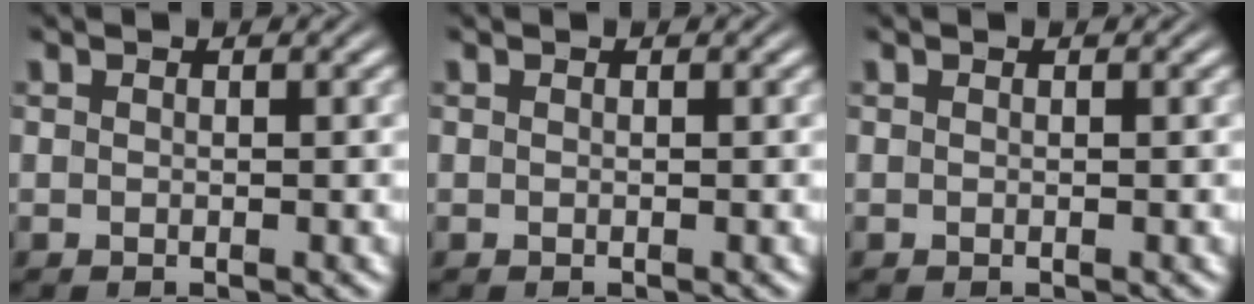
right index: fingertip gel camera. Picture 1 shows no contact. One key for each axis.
{"total": 0.0}
{"total": 0.0}